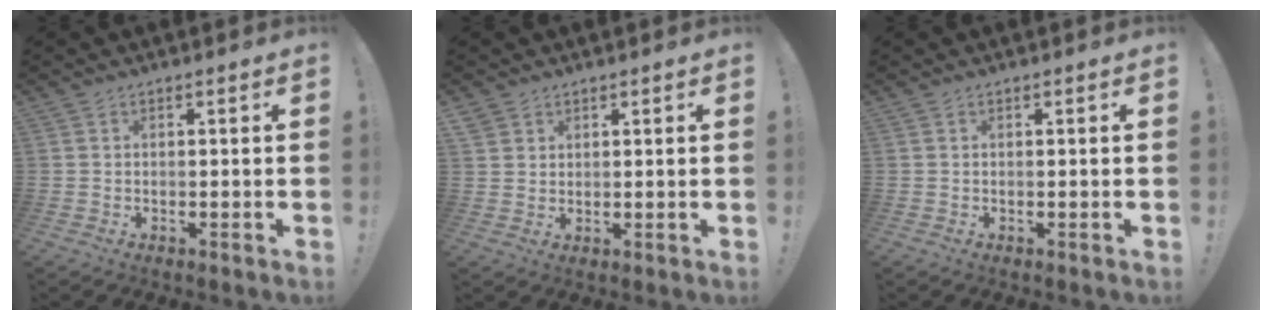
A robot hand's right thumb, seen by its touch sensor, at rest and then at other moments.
{"total": 2.9, "force": [2.3, 1.6, 0.5], "torque": [-0.011, -0.011, 0.044]}
{"total": 0.0}